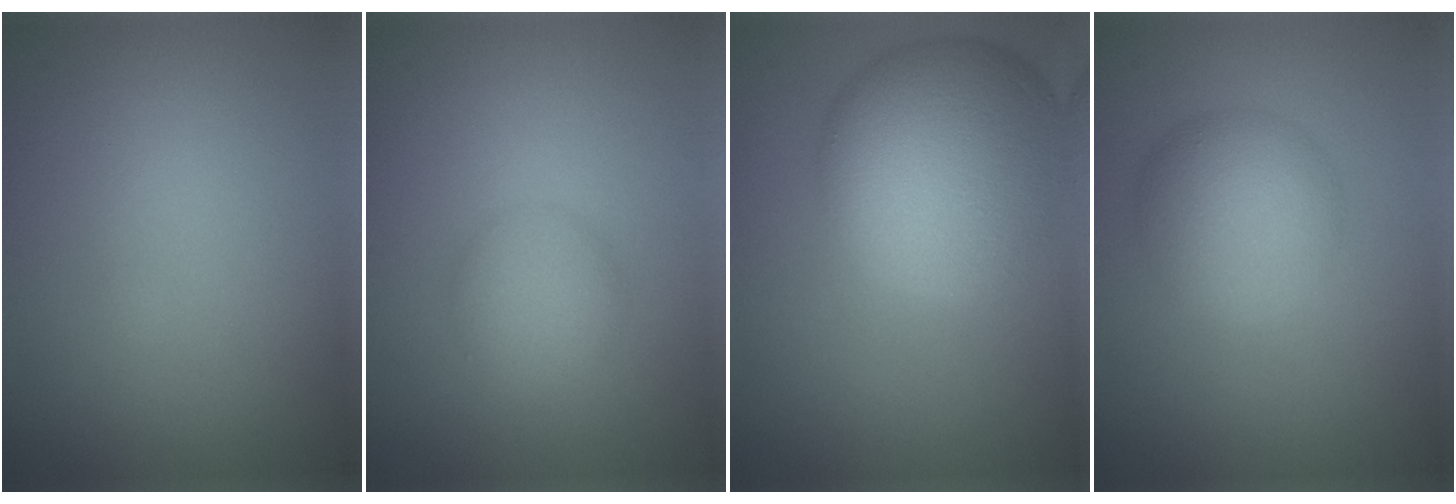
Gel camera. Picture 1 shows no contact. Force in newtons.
{"total": 2.8, "press": 2.8, "slide": 0.0}
{"total": 11.2, "press": 11.1, "slide": 0.4}
{"total": 5.4, "press": 5.4, "slide": 0.1}